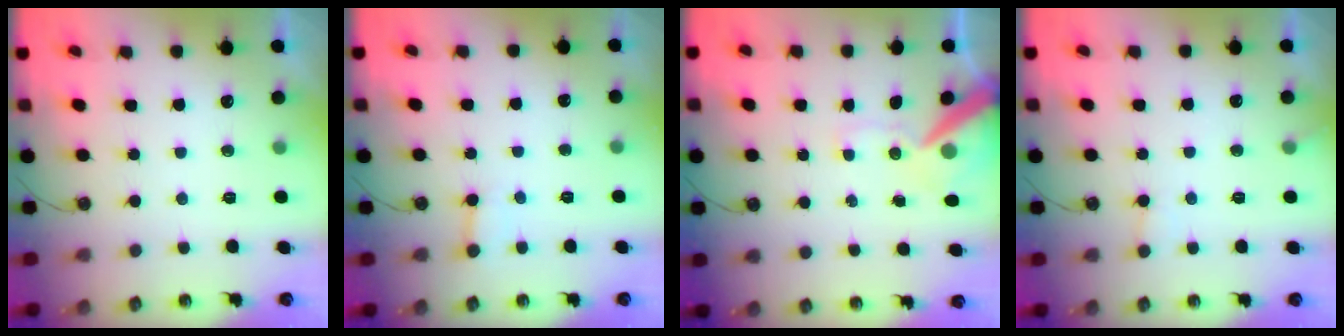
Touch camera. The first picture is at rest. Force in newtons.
{"total": 2.2, "press": 2.2, "slide": 0.3}
{"total": 12.1, "press": 11.9, "slide": 2.1}
{"total": 5.9, "press": 5.9, "slide": 0.6}